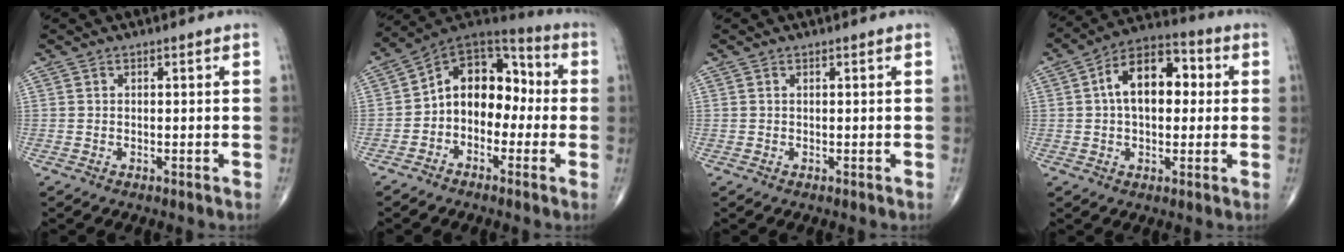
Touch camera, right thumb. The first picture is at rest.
{"total": 13.1, "force": [-1.5, 9.3, 9.1], "torque": [-0.099, 0.053, -0.042]}
{"total": 0.0}
{"total": 13.2, "force": [1.9, 7.9, 10.4], "torque": [-0.149, 0.028, 0.020]}